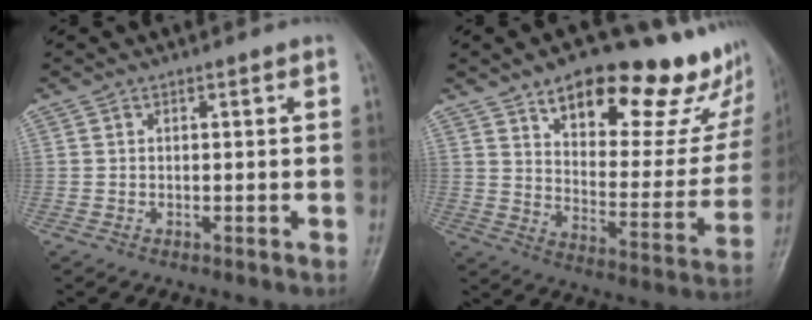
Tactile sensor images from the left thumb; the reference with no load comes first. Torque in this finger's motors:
{"motor_torque": [1.12, 1.09, 1.41, -1.36, 0.07]}